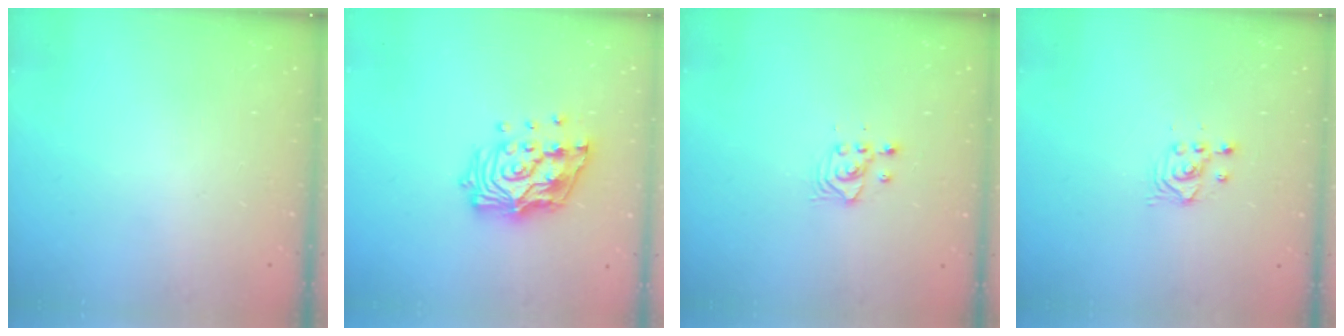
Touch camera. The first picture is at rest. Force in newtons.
{"total": 15.5, "press": 15.4, "slide": 1.8}
{"total": 3.7, "press": 3.7, "slide": 0.3}
{"total": 2.4, "press": 2.4, "slide": 0.2}